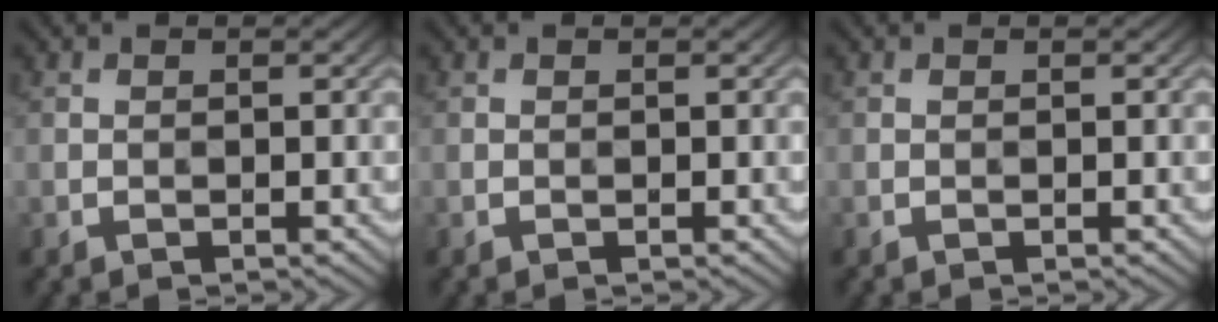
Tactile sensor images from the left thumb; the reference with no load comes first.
{"total": 0.0}
{"total": 0.0}